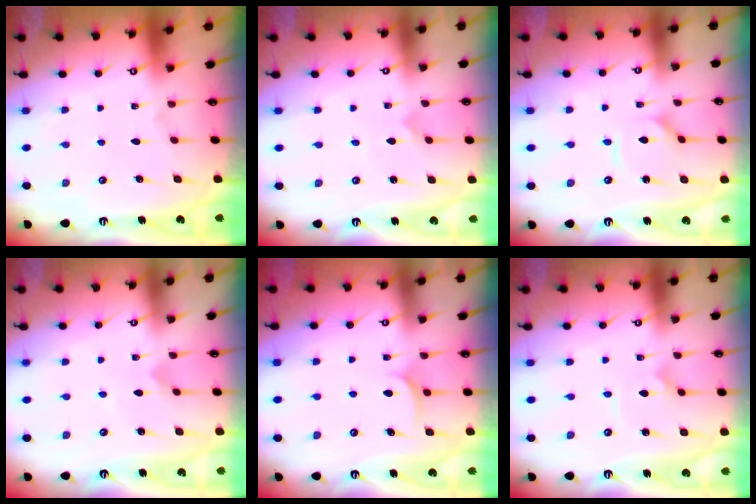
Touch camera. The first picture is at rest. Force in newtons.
{"total": 0.0}
{"total": 2.4, "press": 2.4, "slide": 0.3}
{"total": 2.3, "press": 2.3, "slide": 0.2}
{"total": 5.7, "press": 5.7, "slide": 0.3}
{"total": 2.3, "press": 2.3, "slide": 0.2}